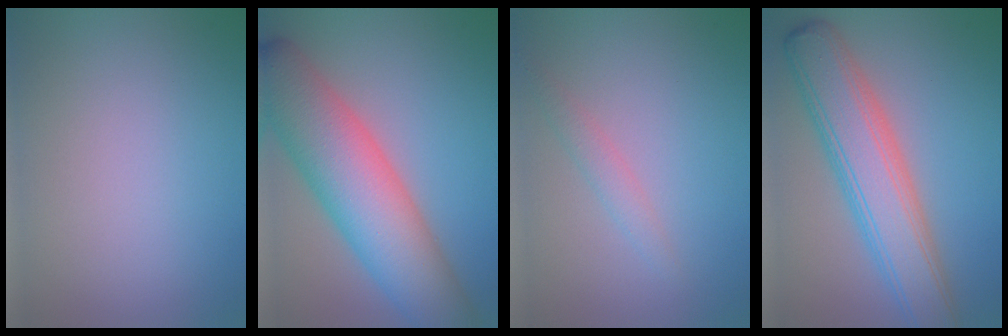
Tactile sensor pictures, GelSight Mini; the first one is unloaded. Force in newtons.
{"total": 11.2, "press": 11.2, "slide": 0.3}
{"total": 1.0, "press": 1.0, "slide": 0.1}
{"total": 7.8, "press": 7.8, "slide": 0.6}